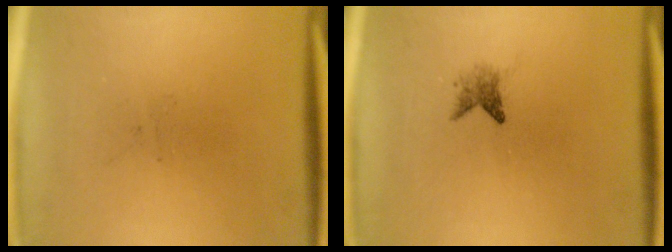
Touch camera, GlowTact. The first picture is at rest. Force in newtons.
{"total": 1.6}